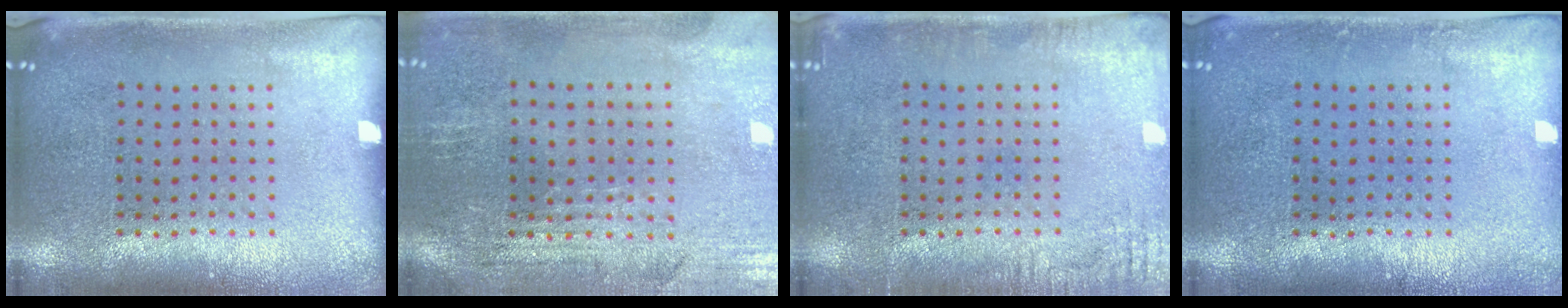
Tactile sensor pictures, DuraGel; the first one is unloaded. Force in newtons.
{"total": 0.8, "press": 0.7, "slide": 0.5}
{"total": 1.8, "press": 1.8, "slide": 0.1}
{"total": 0.7, "press": 0.7, "slide": 0.1}